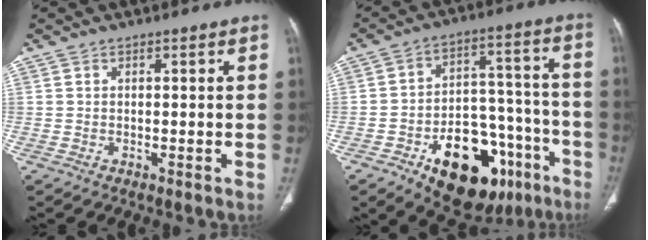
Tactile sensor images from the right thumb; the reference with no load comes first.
{"total": 22.5, "force": [-11.5, 12.4, 14.8], "torque": [-0.167, 0.075, -0.160]}